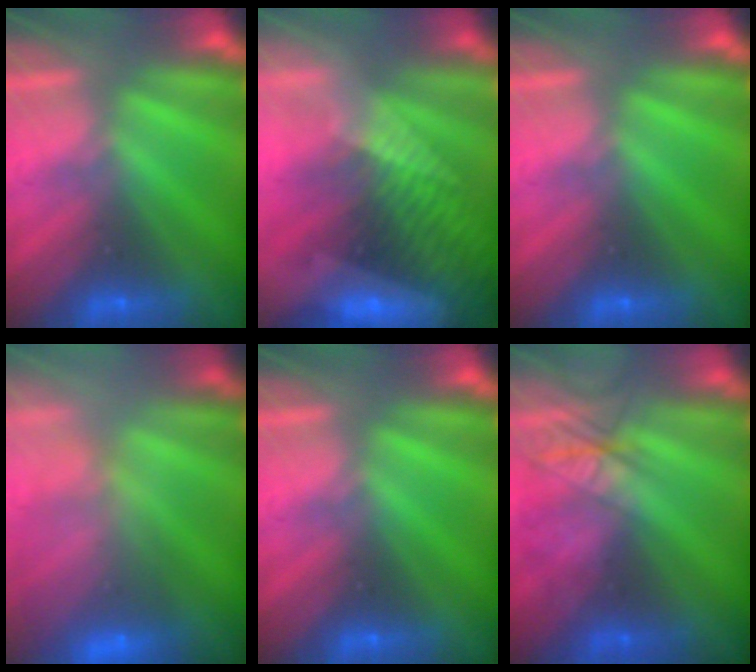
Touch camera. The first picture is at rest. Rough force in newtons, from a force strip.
{"total": 10.8}
{"total": 0.0}
{"total": 8.3}
{"total": 0.0}
{"total": 2.5}